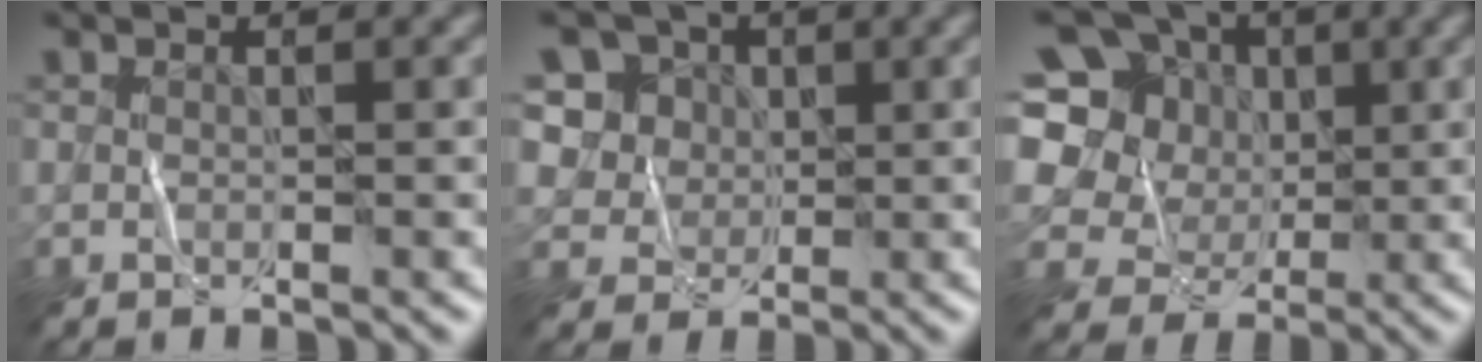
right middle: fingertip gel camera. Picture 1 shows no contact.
{"total": 6.9, "force": [2.7, 5.6, 2.8], "torque": [-0.059, 0.006, 0.037]}
{"total": 11.6, "force": [1.8, 10.3, 5.0], "torque": [-0.143, 0.048, 0.001]}